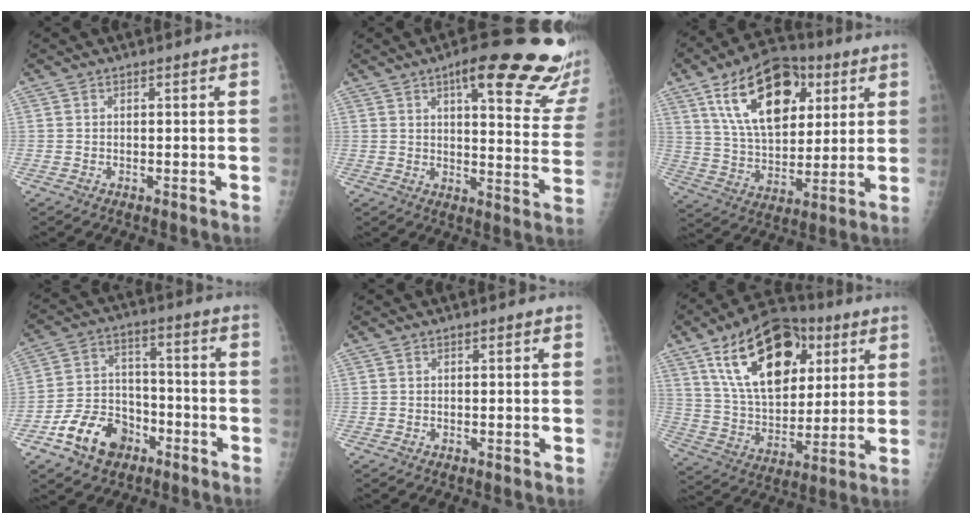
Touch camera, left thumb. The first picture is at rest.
{"total": 23.3, "force": [15.1, 5.5, 16.8], "torque": [-0.190, -0.061, 0.183]}
{"total": 20.2, "force": [8.4, 11.6, 14.3], "torque": [-0.198, -0.022, 0.144]}
{"total": 12.1, "force": [-6.7, 8.4, 5.5], "torque": [-0.065, 0.051, -0.114]}
{"total": 0.0}
{"total": 22.5, "force": [9.5, 12.8, 15.8], "torque": [-0.228, -0.025, 0.162]}